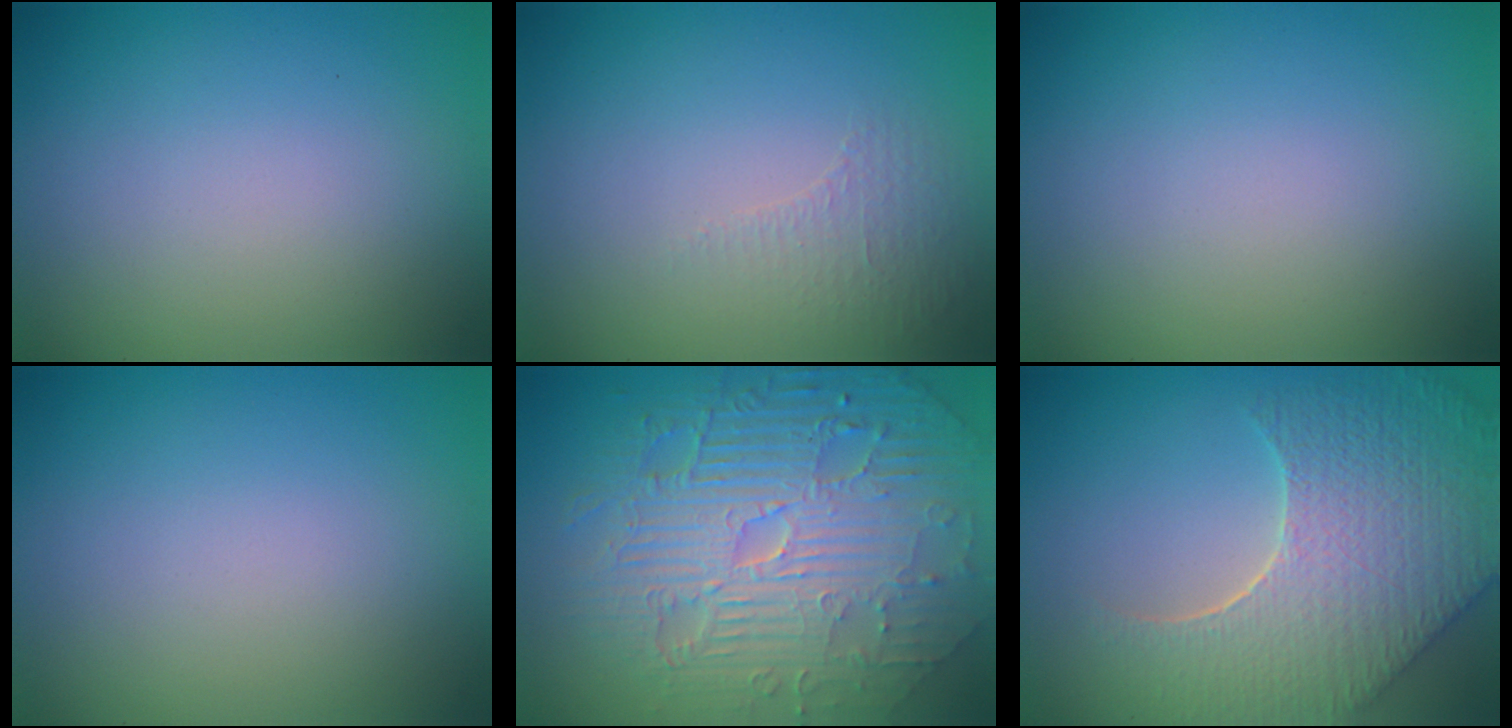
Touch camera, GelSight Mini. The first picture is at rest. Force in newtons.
{"total": 0.9, "press": 0.5, "slide": 0.8}
{"total": 0.0}
{"total": 0.0}
{"total": 11.2, "press": 7.2, "slide": 8.6}
{"total": 9.2, "press": 6.4, "slide": 6.6}